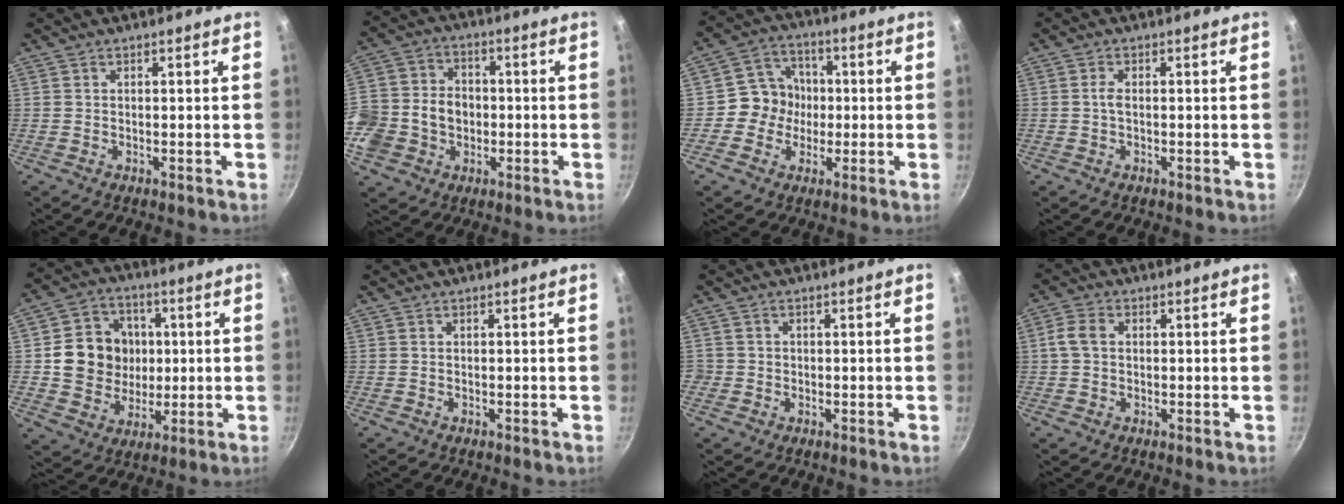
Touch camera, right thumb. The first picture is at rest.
{"total": 15.2, "force": [-2.8, 12.4, 8.4], "torque": [-0.157, 0.027, -0.050]}
{"total": 9.1, "force": [-1.0, 8.4, 3.5], "torque": [-0.018, 0.026, -0.028]}
{"total": 1.2, "force": [-0.1, 0.6, 1.1], "torque": [-0.022, 0.001, -0.004]}
{"total": 13.9, "force": [0.9, 12.4, 6.2], "torque": [-0.066, 0.012, 0.023]}
{"total": 0.0}
{"total": 1.7, "force": [-0.3, 1.6, 0.0], "torque": [0.011, 0.007, -0.006]}
{"total": 4.0, "force": [0.4, 2.9, 2.7], "torque": [-0.059, 0.011, 0.005]}